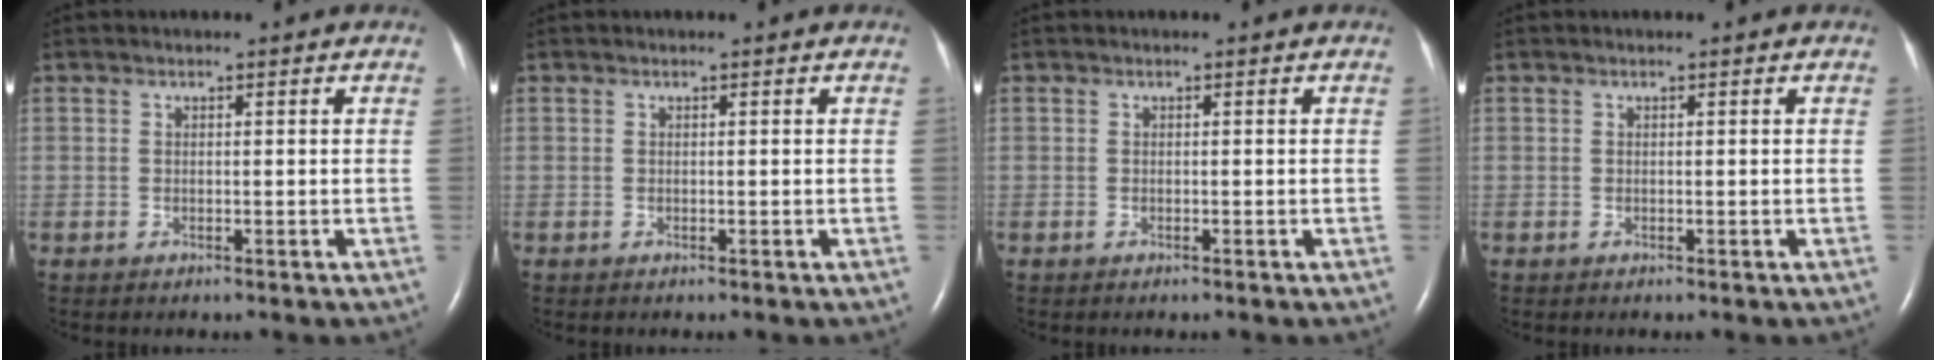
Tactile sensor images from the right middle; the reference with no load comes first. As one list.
[{"total": 0.0}, {"total": 0.0}, {"total": 0.0}]